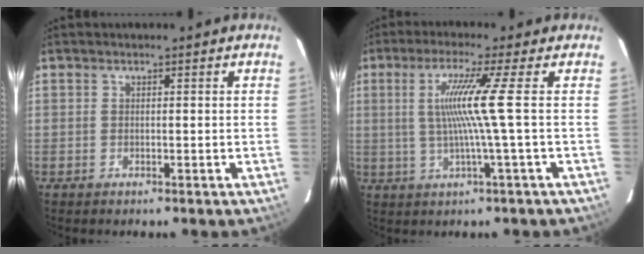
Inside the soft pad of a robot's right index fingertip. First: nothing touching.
{"total": 7.9, "force": [0.4, -2.6, 7.4], "torque": [-0.136, -0.006, 0.012]}